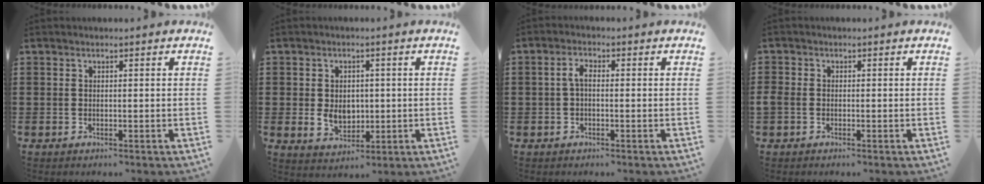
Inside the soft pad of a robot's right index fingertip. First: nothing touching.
{"total": 4.6, "force": [0.0, 3.5, 3.0], "torque": [-0.056, 0.008, -0.003]}
{"total": 2.3, "force": [-0.3, 0.9, 2.0], "torque": [-0.048, 0.001, -0.009]}
{"total": 1.3, "force": [-0.8, 0.9, 0.5], "torque": [-0.020, -0.001, -0.018]}